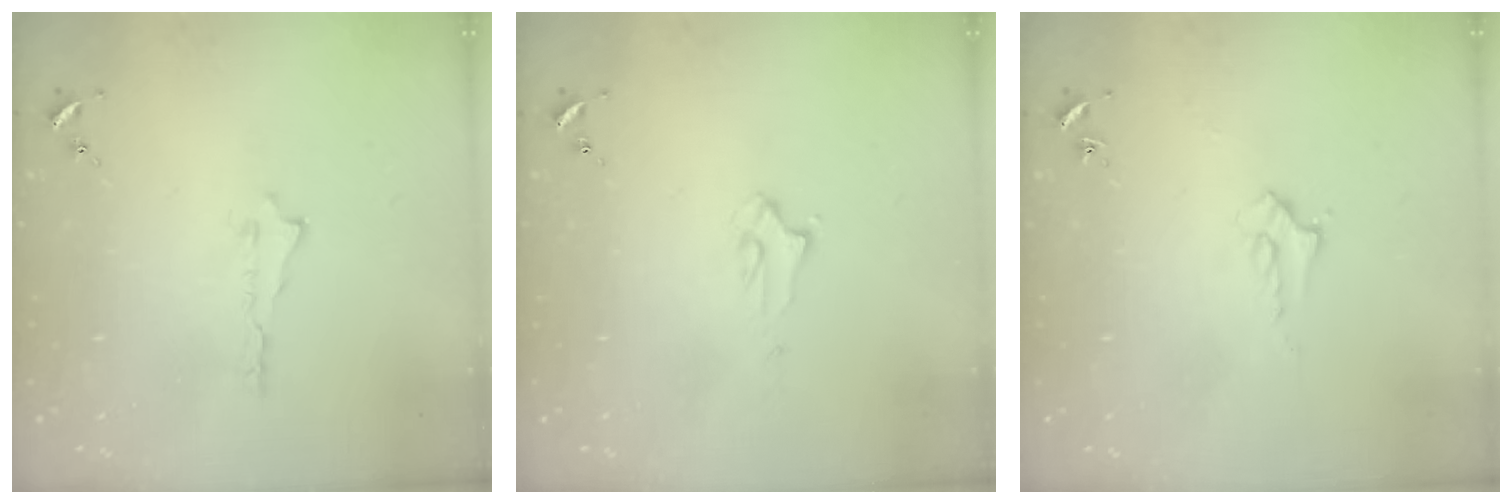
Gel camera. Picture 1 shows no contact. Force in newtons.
{"total": 2.0, "press": 2.0, "slide": 0.2}
{"total": 2.0, "press": 2.0, "slide": 0.2}